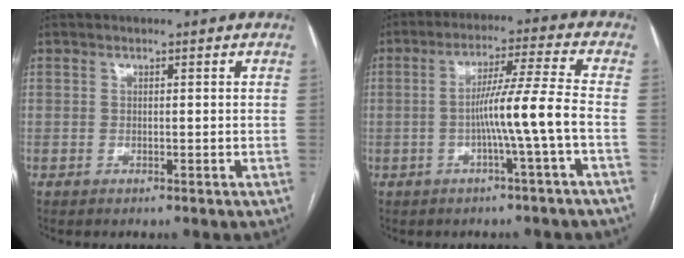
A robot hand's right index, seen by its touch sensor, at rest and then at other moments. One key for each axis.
{"total": 8.3, "fx": -2.1, "fy": -1.8, "fz": 7.8, "tx": -0.136, "ty": 0.013, "tz": -0.036}